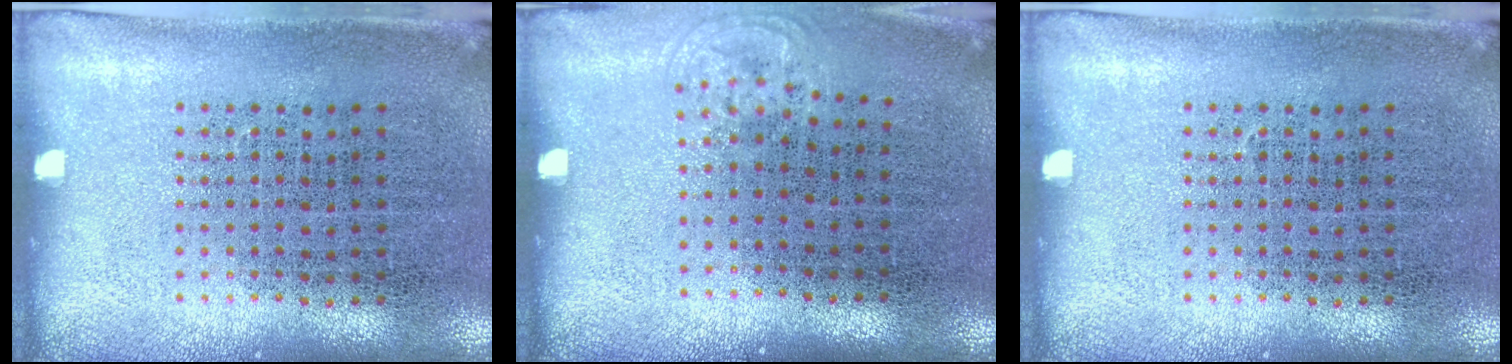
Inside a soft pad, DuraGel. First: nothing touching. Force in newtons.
{"total": 0.6, "press": 0.5, "slide": 0.3}
{"total": 0.0}